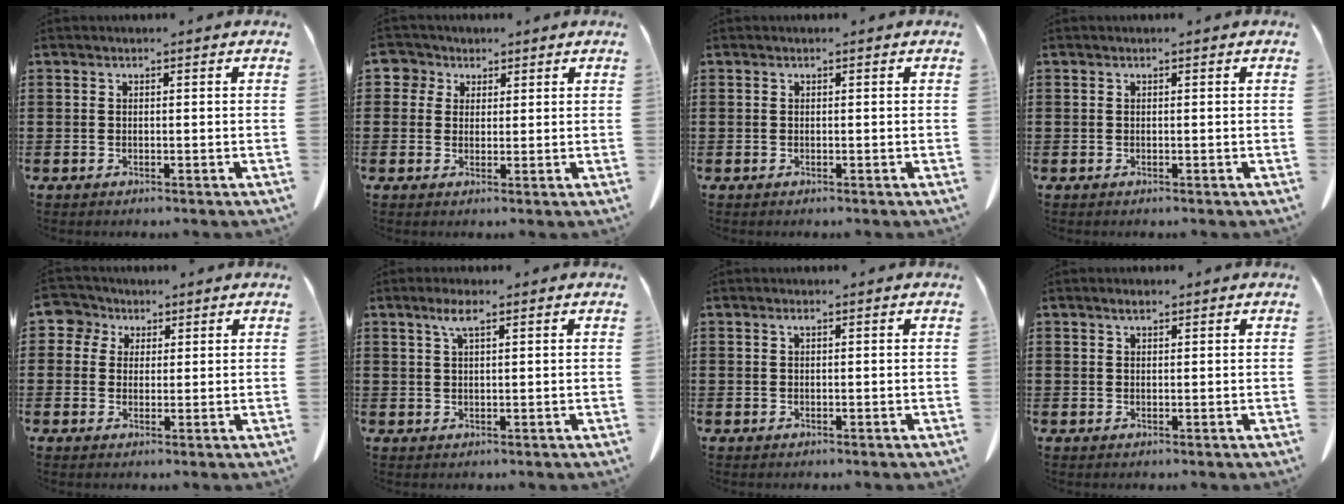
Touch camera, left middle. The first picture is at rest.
{"total": 3.7, "force": [2.0, 3.0, 0.8], "torque": [-0.025, 0.008, 0.034]}
{"total": 0.0}
{"total": 0.0}
{"total": 4.1, "force": [2.0, 3.5, 0.8], "torque": [-0.031, 0.007, 0.034]}
{"total": 3.1, "force": [1.8, 0.6, 2.5], "torque": [-0.053, 0.005, 0.030]}
{"total": 0.5, "force": [0.2, 0.1, 0.5], "torque": [-0.010, 0.000, 0.005]}
{"total": 1.2, "force": [0.9, 0.4, 0.7], "torque": [-0.016, 0.002, 0.016]}